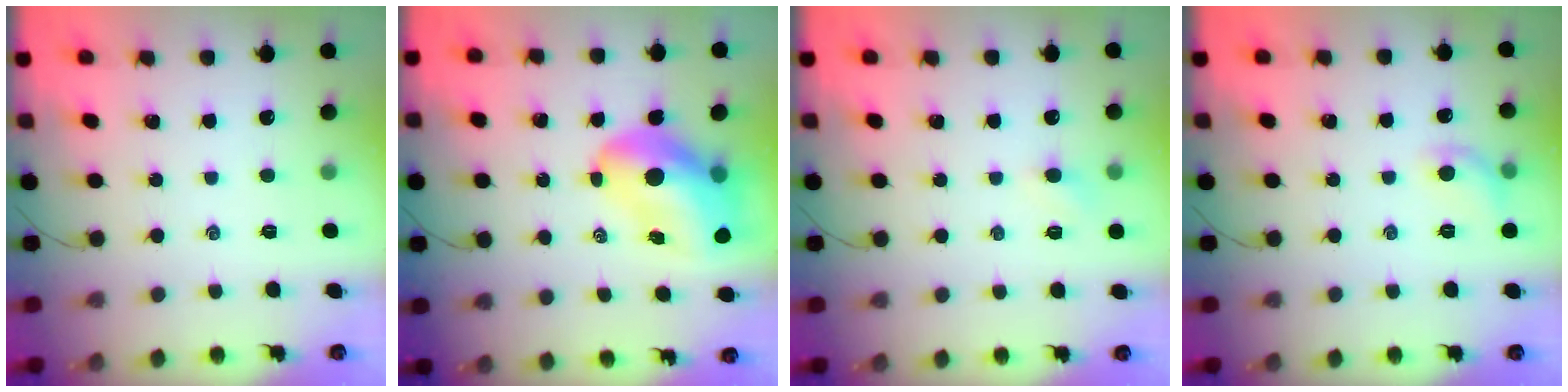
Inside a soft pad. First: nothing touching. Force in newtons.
{"total": 14.3, "press": 13.7, "slide": 4.1}
{"total": 2.7, "press": 2.6, "slide": 0.9}
{"total": 6.6, "press": 6.5, "slide": 1.4}